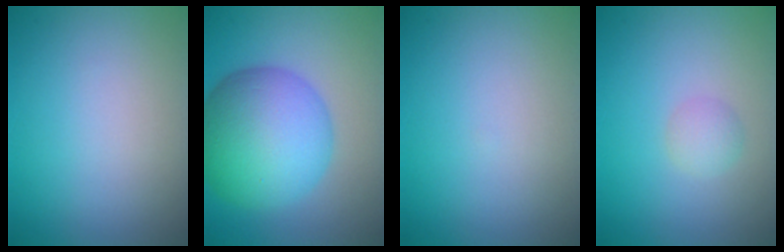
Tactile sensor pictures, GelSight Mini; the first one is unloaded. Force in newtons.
{"total": 11.1, "press": 11.0, "slide": 0.3}
{"total": 0.0}
{"total": 1.4, "press": 1.4, "slide": 0.1}